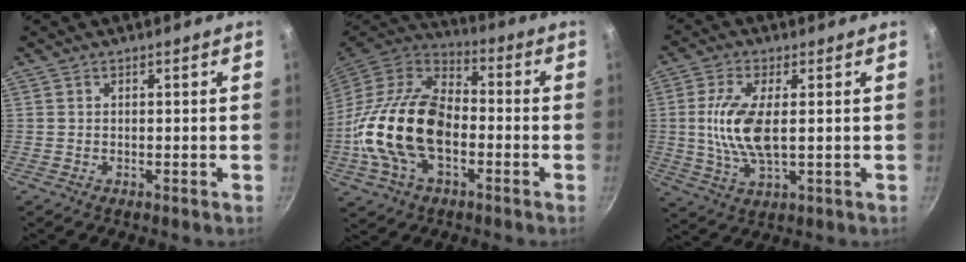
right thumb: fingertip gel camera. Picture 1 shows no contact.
{"total": 22.6, "force": [-4.0, 13.8, 17.4], "torque": [-0.319, 0.032, -0.086]}
{"total": 10.4, "force": [0.7, 4.2, 9.5], "torque": [-0.198, -0.004, 0.014]}